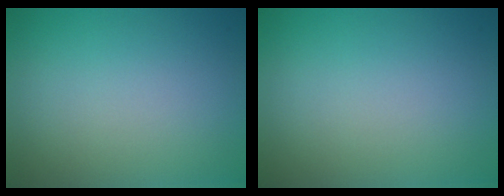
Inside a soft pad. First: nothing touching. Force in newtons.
{"total": 0.0}